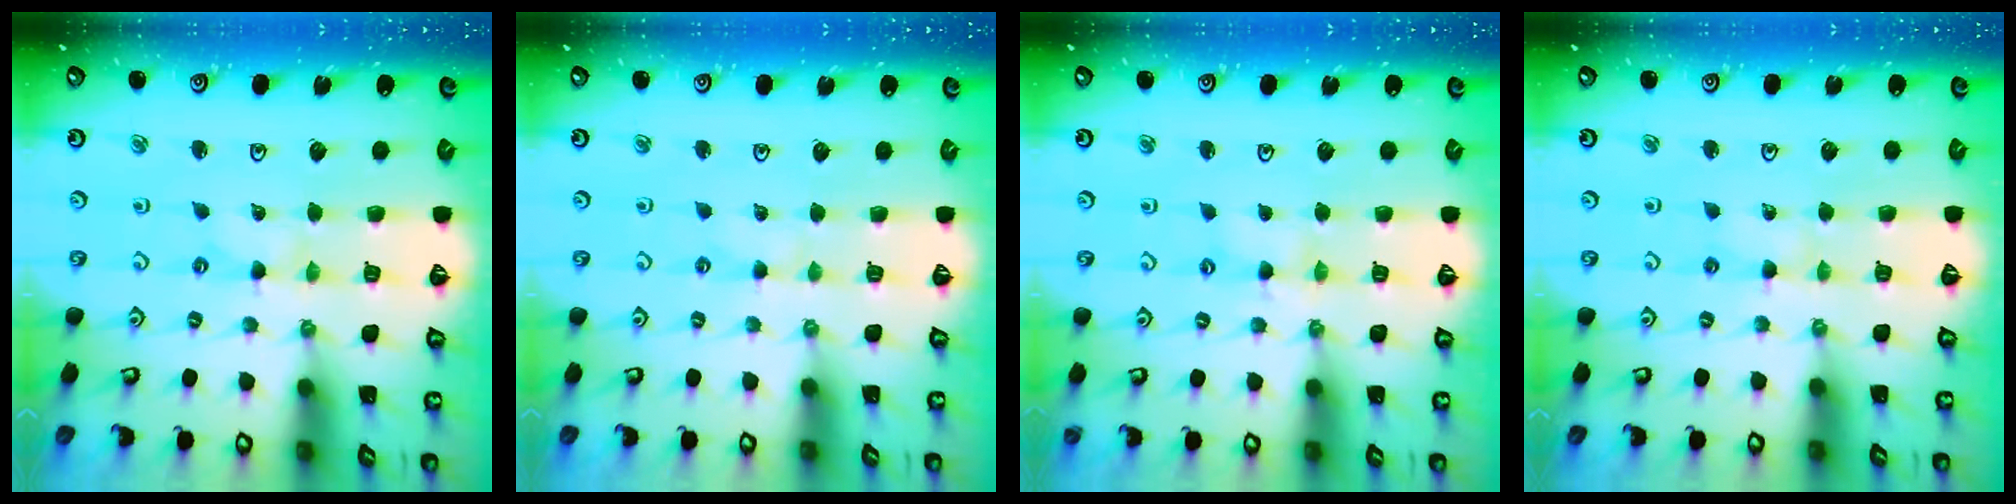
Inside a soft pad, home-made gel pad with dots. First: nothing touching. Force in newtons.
{"total": 0.0}
{"total": 1.8, "press": 1.8, "slide": 0.3}
{"total": 3.1, "press": 3.1, "slide": 0.4}